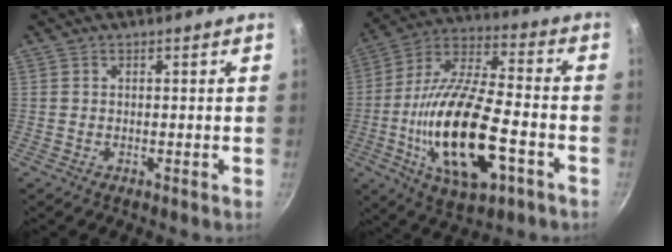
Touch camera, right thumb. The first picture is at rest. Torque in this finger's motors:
{"motor_torque": [0.62, 0.59, 2.15, -0.62, 0.72]}